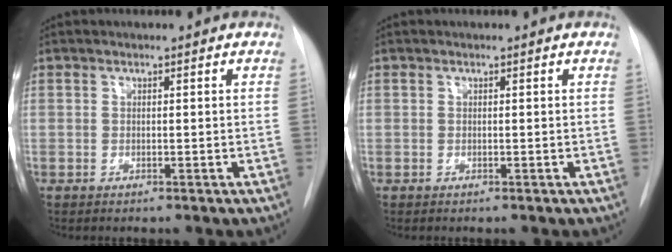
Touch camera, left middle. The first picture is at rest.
{"total": 0.0}